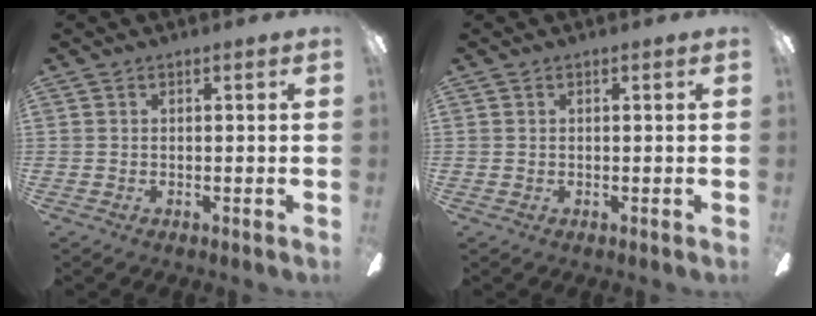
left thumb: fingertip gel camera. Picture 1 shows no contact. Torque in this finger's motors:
{"motor_torque": [-0.06, -0.10, 0.07, 0.28, 0.02]}